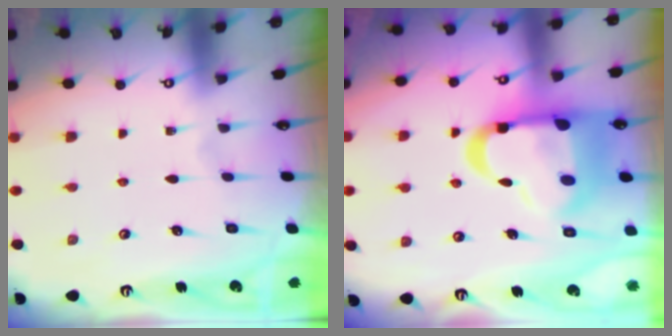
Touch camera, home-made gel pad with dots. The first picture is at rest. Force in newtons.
{"total": 19.6, "press": 19.4, "slide": 2.4}